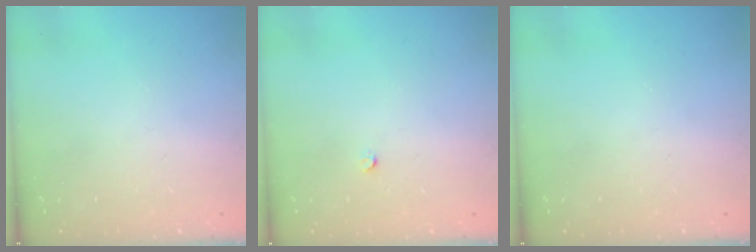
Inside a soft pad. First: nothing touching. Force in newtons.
{"total": 2.2, "press": 2.2, "slide": 0.3}
{"total": 0.0}